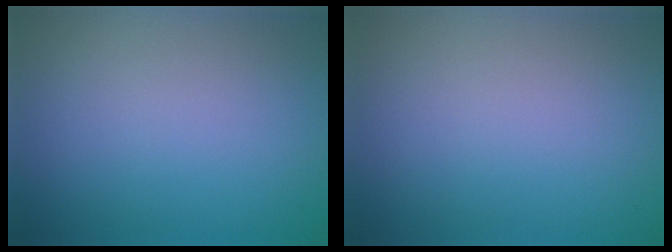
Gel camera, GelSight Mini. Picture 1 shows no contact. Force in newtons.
{"total": 0.0}